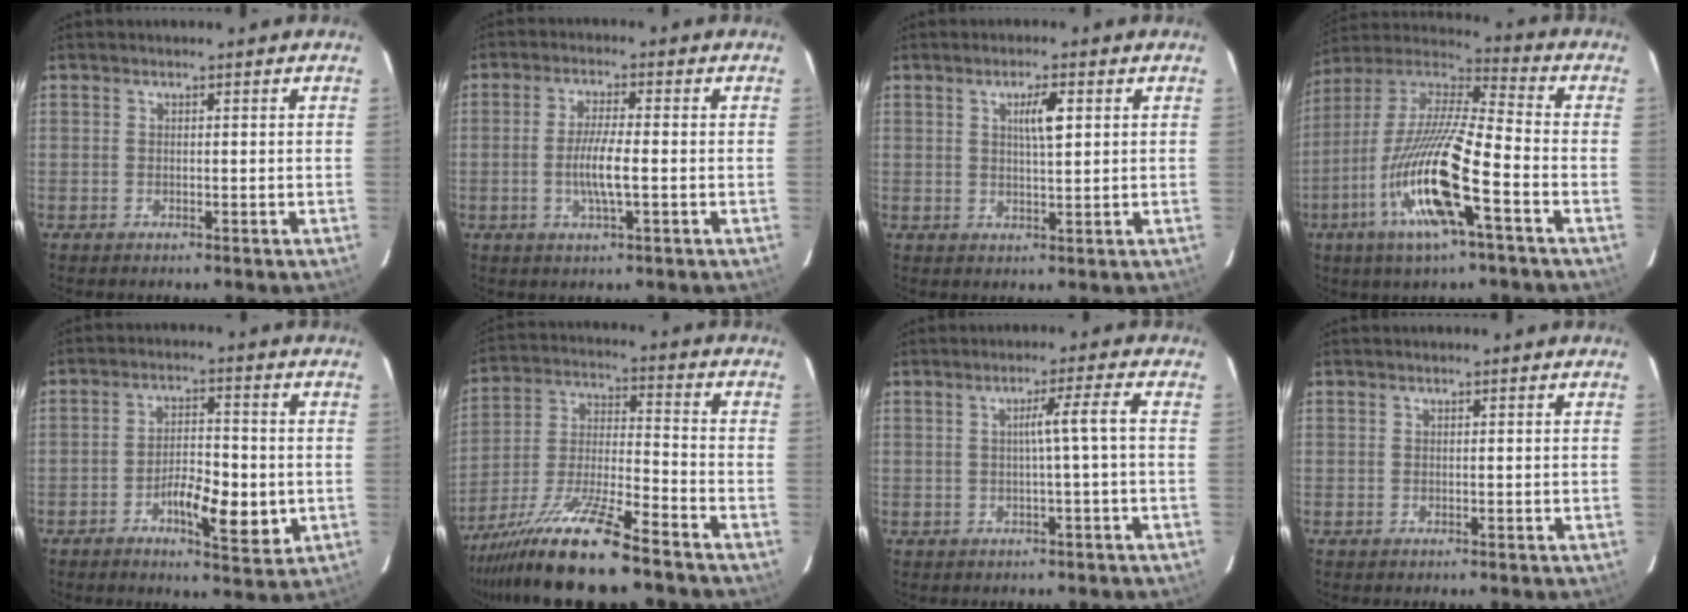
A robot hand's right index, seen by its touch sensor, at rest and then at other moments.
{"total": 5.5, "force": [-1.0, 0.5, 5.4], "torque": [-0.104, -0.005, -0.020]}
{"total": 3.8, "force": [1.3, 0.5, 3.6], "torque": [-0.061, 0.003, 0.021]}
{"total": 18.5, "force": [-6.8, 2.0, 17.0], "torque": [-0.355, -0.016, -0.131]}
{"total": 8.4, "force": [-2.5, 2.6, 7.6], "torque": [-0.122, 0.001, -0.040]}
{"total": 15.7, "force": [-12.1, 0.8, 10.0], "torque": [-0.206, -0.023, -0.221]}
{"total": 3.6, "force": [-0.2, -1.1, 3.4], "torque": [-0.054, 0.006, 0.000]}
{"total": 0.0}